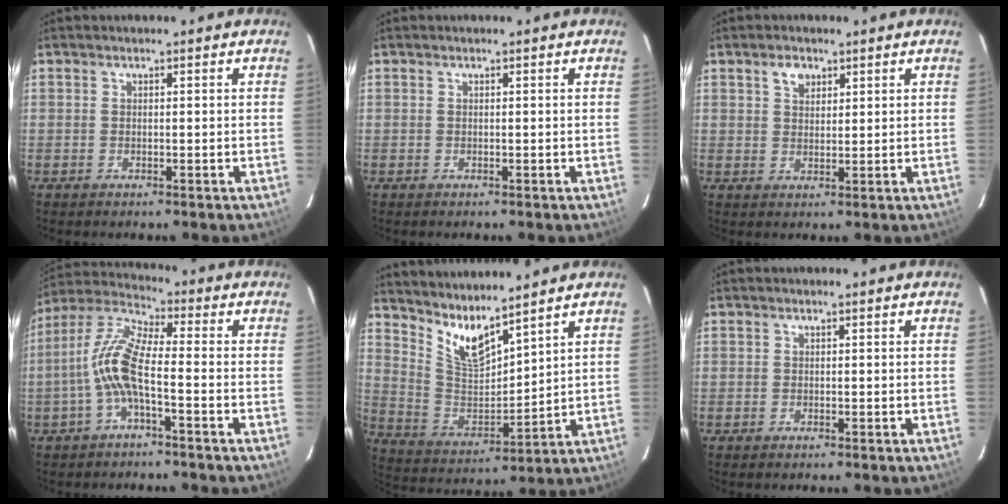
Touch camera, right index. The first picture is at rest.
{"total": 0.0}
{"total": 3.0, "force": [1.9, 1.7, 1.5], "torque": [-0.023, 0.008, 0.034]}
{"total": 9.4, "force": [-2.7, 2.1, 8.8], "torque": [-0.199, 0.014, -0.055]}
{"total": 9.8, "force": [8.3, 1.4, 5.1], "torque": [-0.106, -0.023, 0.168]}
{"total": 0.0}